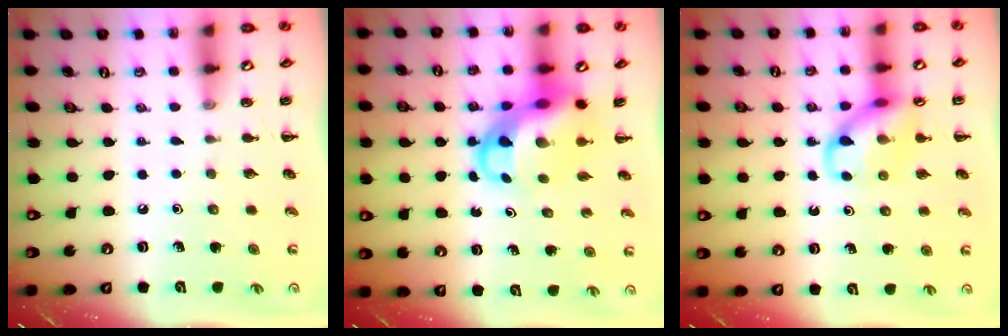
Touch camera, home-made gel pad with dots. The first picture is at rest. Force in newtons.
{"total": 8.3, "press": 8.2, "slide": 1.3}
{"total": 11.3, "press": 11.2, "slide": 1.6}